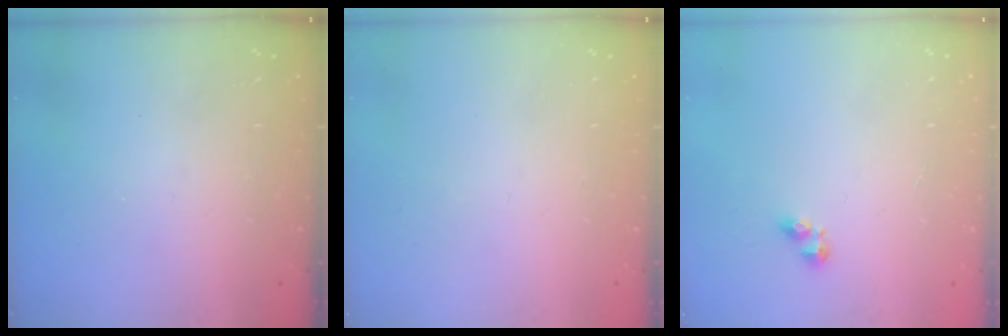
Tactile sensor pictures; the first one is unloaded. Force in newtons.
{"total": 0.0}
{"total": 3.2, "press": 3.2, "slide": 0.4}